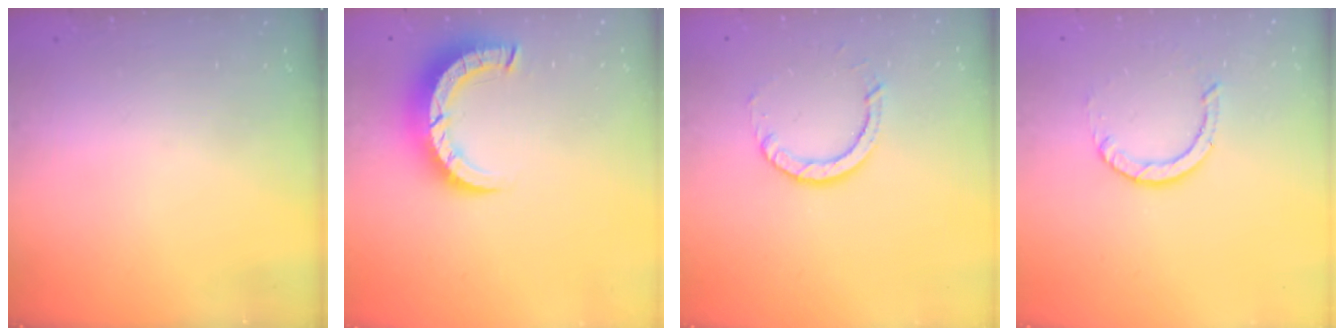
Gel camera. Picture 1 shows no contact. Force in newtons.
{"total": 6.7, "press": 6.7, "slide": 0.7}
{"total": 5.6, "press": 5.6, "slide": 0.4}
{"total": 3.6, "press": 3.6, "slide": 0.3}